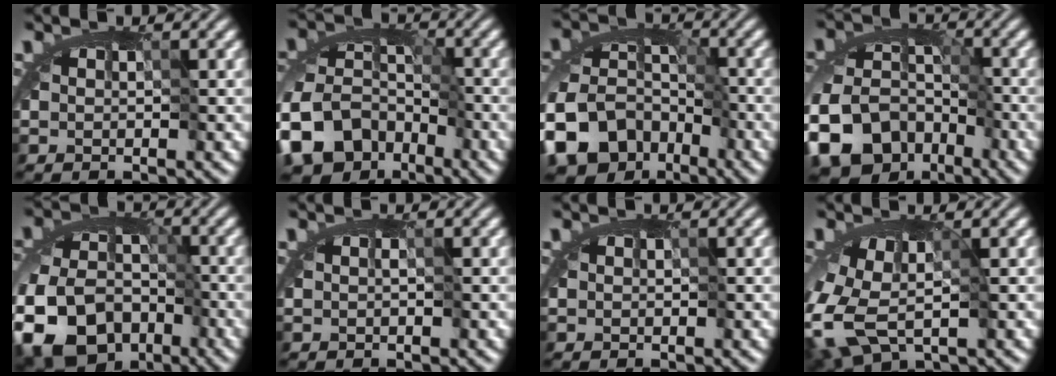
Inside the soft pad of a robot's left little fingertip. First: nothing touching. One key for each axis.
{"total": 12.7, "fx": -9.8, "fy": 7.9, "fz": 2.0, "tx": -0.034, "ty": -0.034, "tz": -0.173}
{"total": 14.7, "fx": -10.6, "fy": 9.9, "fz": 2.6, "tx": -0.045, "ty": -0.048, "tz": -0.186}
{"total": 17.0, "fx": -11.2, "fy": 12.3, "fz": 3.4, "tx": -0.061, "ty": -0.056, "tz": -0.190}
{"total": 13.9, "fx": -7.8, "fy": 10.2, "fz": 5.5, "tx": -0.094, "ty": -0.030, "tz": -0.148}
{"total": 0.0}
{"total": 0.0}
{"total": 4.9, "fx": -1.9, "fy": 2.3, "fz": 3.9, "tx": -0.084, "ty": -0.011, "tz": -0.039}